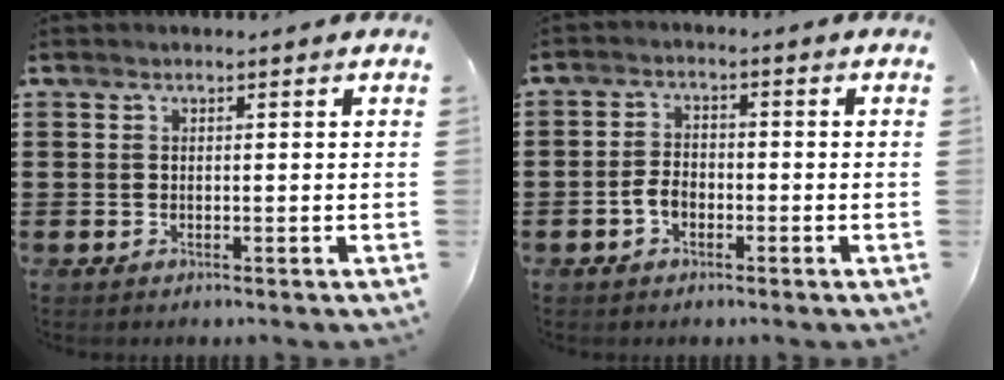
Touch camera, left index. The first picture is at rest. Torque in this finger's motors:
{"motor_torque": [0.52, 0.51, 0.07, 0.03]}